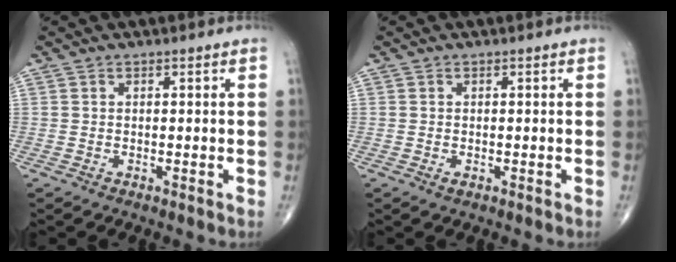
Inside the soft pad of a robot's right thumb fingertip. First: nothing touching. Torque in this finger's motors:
{"motor_torque": [-0.36, -0.13, -0.10, -0.04, 0.05]}